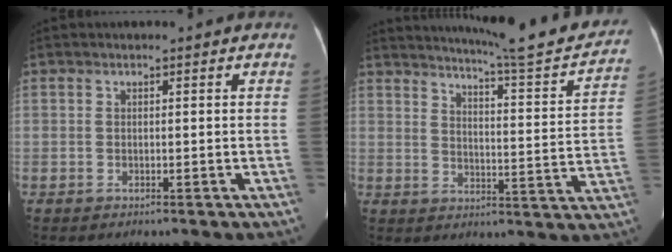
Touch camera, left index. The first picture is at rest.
{"total": 19.9, "force": [18.2, 0.4, 8.1], "torque": [-0.112, -0.057, 0.225]}